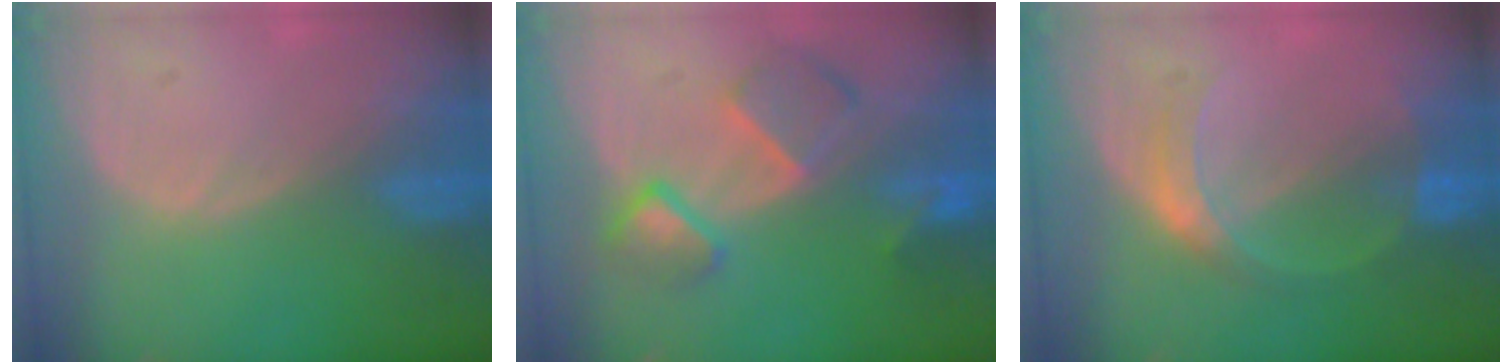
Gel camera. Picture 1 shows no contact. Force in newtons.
{"total": 7.6, "press": 6.7, "slide": 3.5}
{"total": 4.9, "press": 4.9, "slide": 0.6}